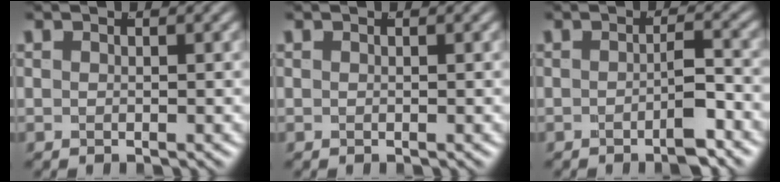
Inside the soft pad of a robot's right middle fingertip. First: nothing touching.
{"total": 0.0}
{"total": 2.6, "force": [-1.6, 0.1, 2.1], "torque": [-0.019, 0.003, -0.031]}